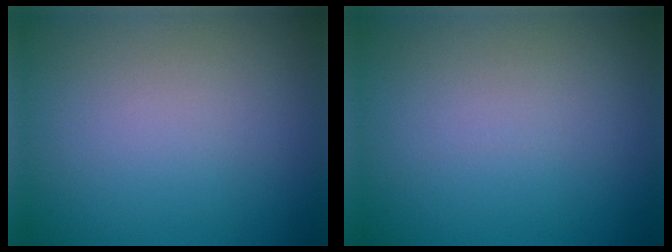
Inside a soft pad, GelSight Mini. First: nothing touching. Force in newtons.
{"total": 0.0}